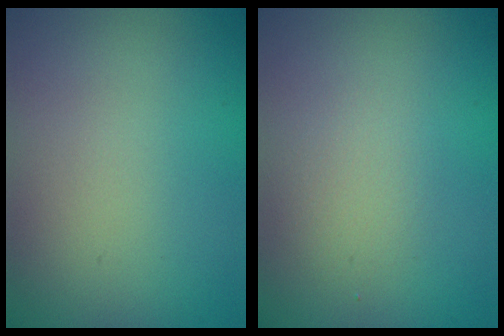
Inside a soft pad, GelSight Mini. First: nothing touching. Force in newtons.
{"total": 1.6, "press": 1.6, "slide": 0.0}